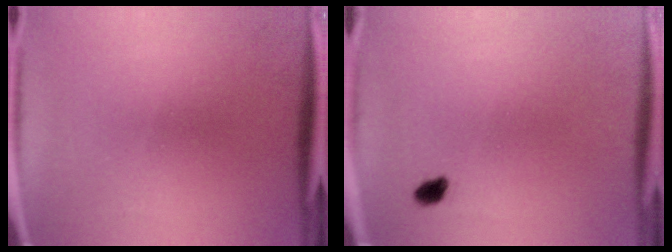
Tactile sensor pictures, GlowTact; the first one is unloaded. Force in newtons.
{"total": 1.9}